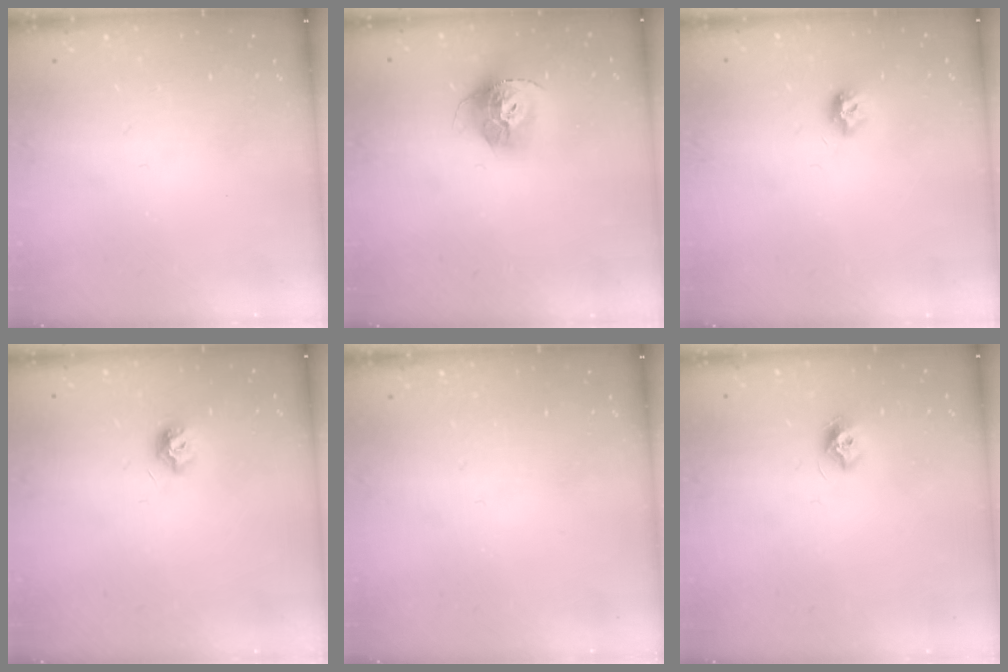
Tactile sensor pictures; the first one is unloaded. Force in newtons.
{"total": 13.6, "press": 13.5, "slide": 1.4}
{"total": 7.5, "press": 7.4, "slide": 0.6}
{"total": 7.4, "press": 7.4, "slide": 0.9}
{"total": 0.0}
{"total": 7.3, "press": 7.3, "slide": 0.6}